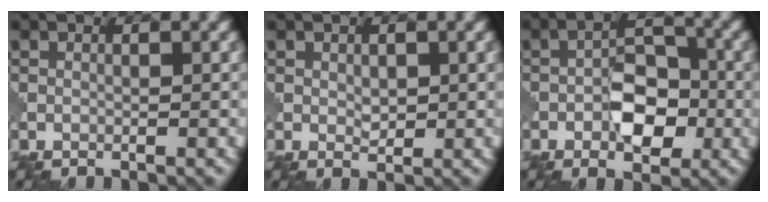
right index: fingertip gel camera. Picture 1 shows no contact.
{"total": 1.3, "force": [0.6, 0.8, 0.8], "torque": [-0.015, -0.003, 0.018]}
{"total": 4.4, "force": [-1.1, 2.5, 3.4], "torque": [-0.048, 0.010, -0.014]}